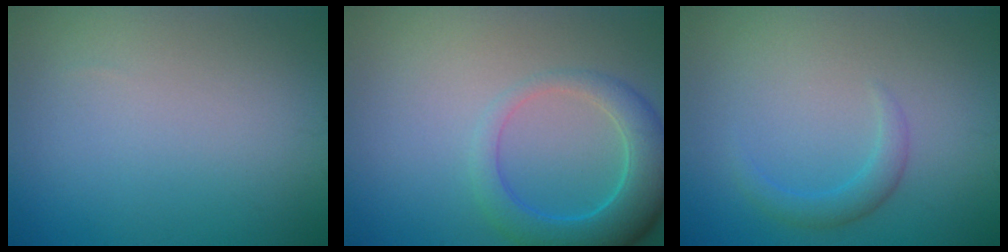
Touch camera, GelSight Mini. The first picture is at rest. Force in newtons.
{"total": 5.2, "press": 5.2, "slide": 0.1}
{"total": 1.9, "press": 1.9, "slide": 0.1}